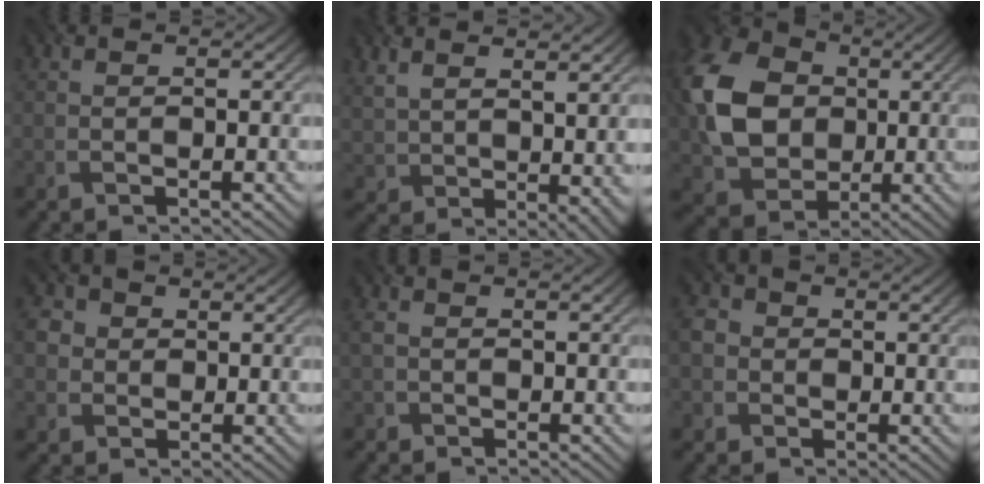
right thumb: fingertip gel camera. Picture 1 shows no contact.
{"total": 7.7, "force": [3.4, 3.7, 5.8], "torque": [-0.126, -0.014, 0.087]}
{"total": 13.6, "force": [1.2, 10.7, 8.3], "torque": [-0.219, 0.021, 0.017]}
{"total": 4.9, "force": [0.9, 4.4, 1.8], "torque": [-0.073, 0.011, -0.001]}
{"total": 1.9, "force": [-0.4, 1.5, 1.2], "torque": [-0.033, 0.000, -0.015]}
{"total": 4.0, "force": [0.0, 3.7, 1.4], "torque": [-0.048, 0.004, -0.011]}